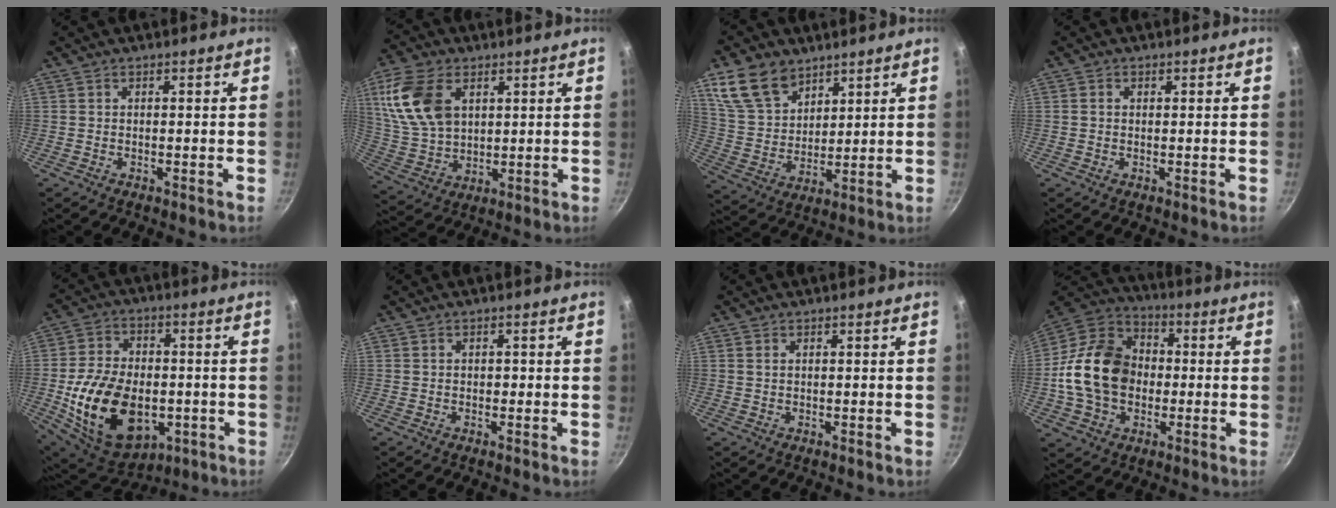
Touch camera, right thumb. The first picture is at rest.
{"total": 15.2, "force": [5.2, 9.7, 10.5], "torque": [-0.197, -0.017, 0.109]}
{"total": 12.7, "force": [7.8, 8.1, 5.8], "torque": [-0.085, -0.030, 0.162]}
{"total": 0.9, "force": [0.2, 0.8, 0.5], "torque": [-0.007, 0.005, 0.002]}
{"total": 21.8, "force": [-4.1, 14.6, 15.7], "torque": [-0.264, 0.013, -0.050]}
{"total": 0.9, "force": [0.0, 0.7, 0.5], "torque": [-0.004, 0.005, 0.000]}
{"total": 1.0, "force": [0.4, 0.6, 0.7], "torque": [-0.013, 0.002, 0.007]}
{"total": 18.2, "force": [-1.1, 13.9, 11.6], "torque": [-0.180, 0.033, -0.031]}